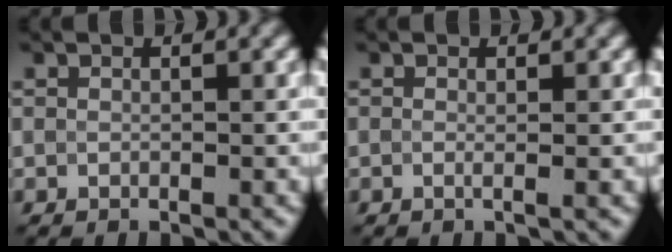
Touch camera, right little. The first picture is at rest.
{"total": 0.6, "force": [-0.1, 0.0, 0.6], "torque": [-0.012, -0.006, -0.003]}